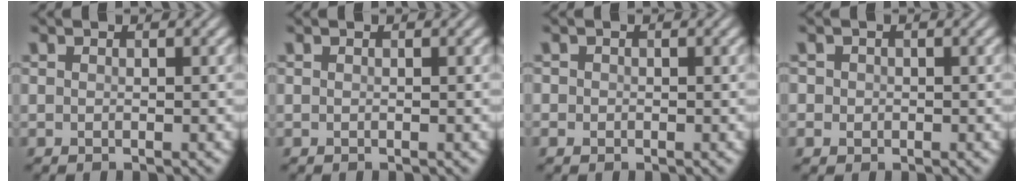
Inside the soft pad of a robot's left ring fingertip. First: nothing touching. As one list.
[{"total": 0.0}, {"total": 0.7, "force": [-0.2, 0.7, 0.1], "torque": [0.000, -0.003, -0.007]}, {"total": 1.2, "force": [0.0, 1.2, 0.2], "torque": [0.006, -0.002, -0.002]}]